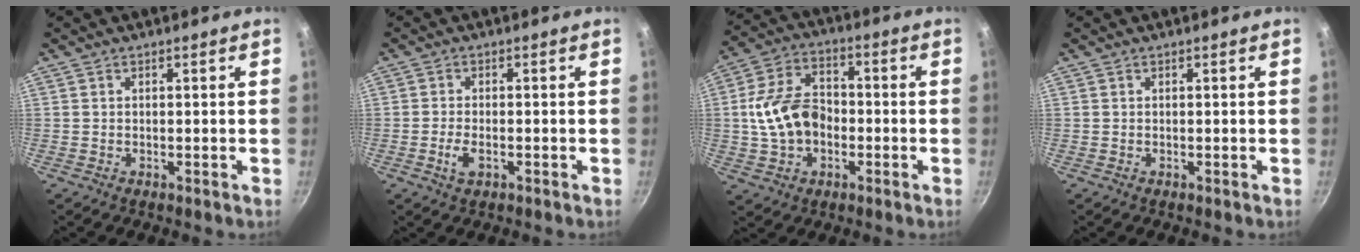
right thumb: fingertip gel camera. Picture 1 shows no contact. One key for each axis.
{"total": 3.2, "fx": -1.2, "fy": 1.6, "fz": 2.6, "tx": -0.052, "ty": 0.005, "tz": -0.023}
{"total": 13.1, "fx": -1.4, "fy": 9.3, "fz": 9.1, "tx": -0.147, "ty": 0.030, "tz": -0.032}
{"total": 0.0}